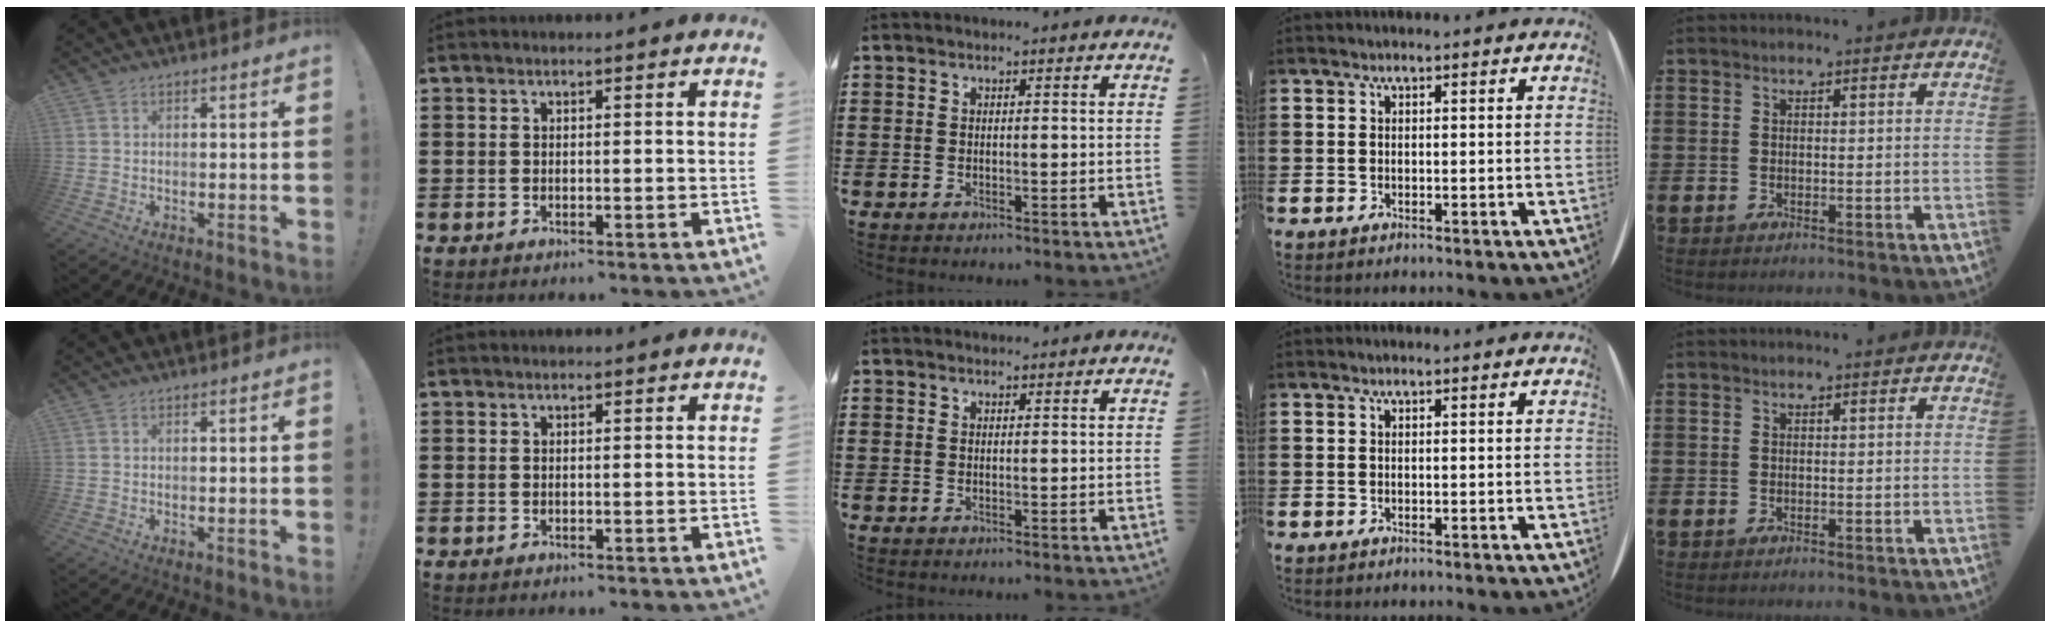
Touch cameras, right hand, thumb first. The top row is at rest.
{}